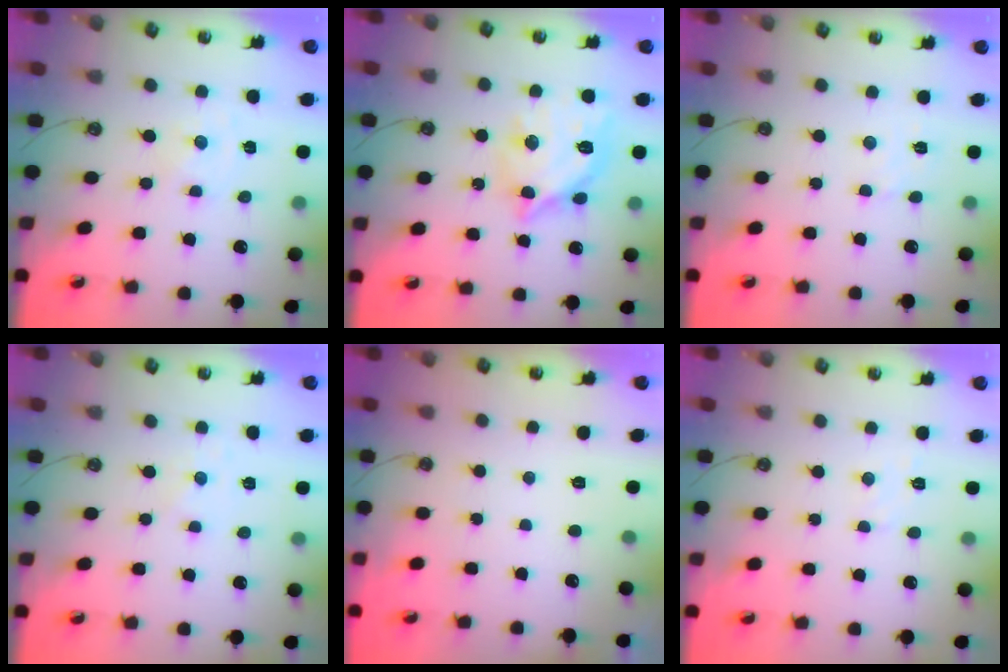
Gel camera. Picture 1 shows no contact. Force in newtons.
{"total": 15.0, "press": 15.0, "slide": 1.1}
{"total": 2.8, "press": 2.8, "slide": 0.5}
{"total": 1.4, "press": 1.3, "slide": 0.4}
{"total": 0.0}
{"total": 4.2, "press": 4.2, "slide": 0.5}